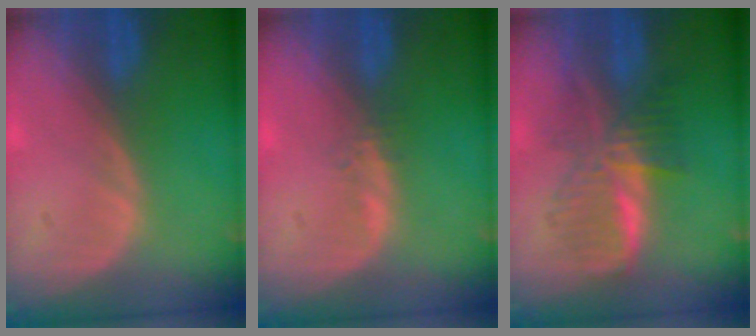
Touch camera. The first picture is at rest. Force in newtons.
{"total": 1.1, "press": 1.0, "slide": 0.5}
{"total": 6.6, "press": 6.6, "slide": 0.0}